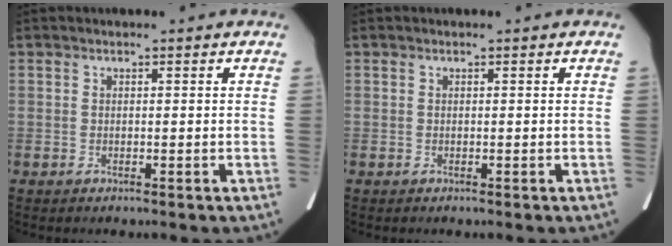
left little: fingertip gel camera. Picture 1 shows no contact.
{"total": 0.0}